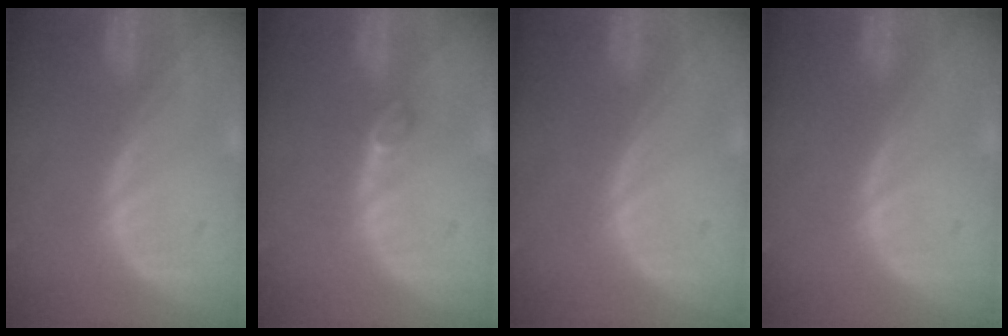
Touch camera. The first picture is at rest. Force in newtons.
{"total": 1.7, "press": 1.7, "slide": 0.4}
{"total": 0.0}
{"total": 0.0}